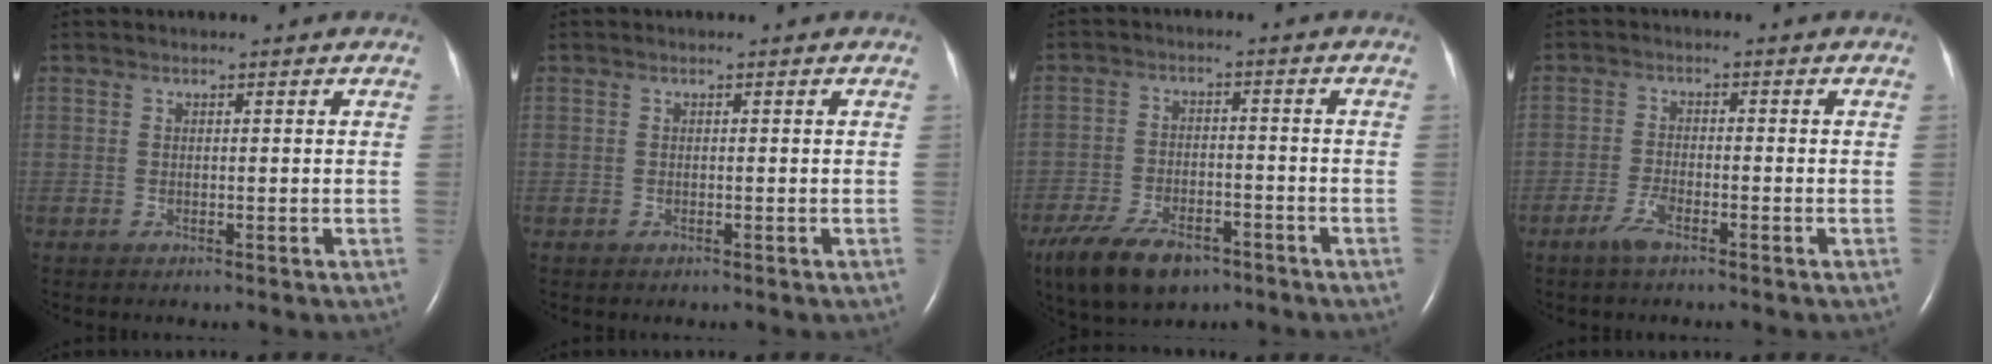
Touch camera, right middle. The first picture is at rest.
{"total": 0.0}
{"total": 10.9, "force": [-7.5, 4.9, 6.2], "torque": [-0.119, -0.012, -0.127]}
{"total": 3.1, "force": [-2.2, 0.6, 2.1], "torque": [-0.051, -0.002, -0.045]}